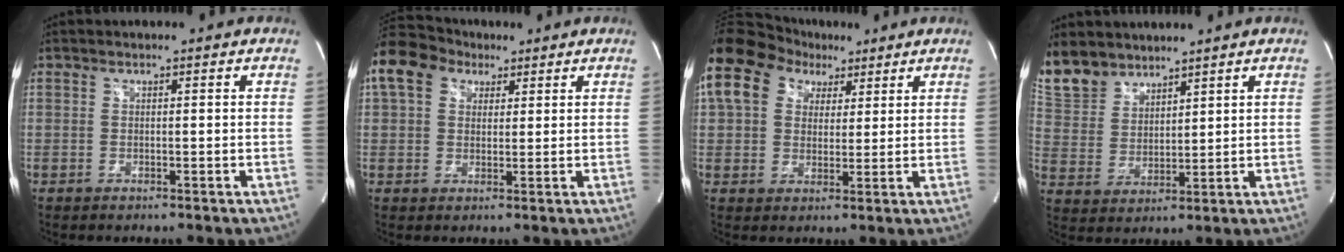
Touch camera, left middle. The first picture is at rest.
{"total": 11.3, "force": [6.0, 8.0, 5.2], "torque": [-0.127, 0.051, 0.108]}
{"total": 13.7, "force": [6.7, 9.8, 6.7], "torque": [-0.152, 0.055, 0.118]}
{"total": 9.5, "force": [8.2, 4.5, 1.9], "torque": [-0.049, 0.010, 0.180]}